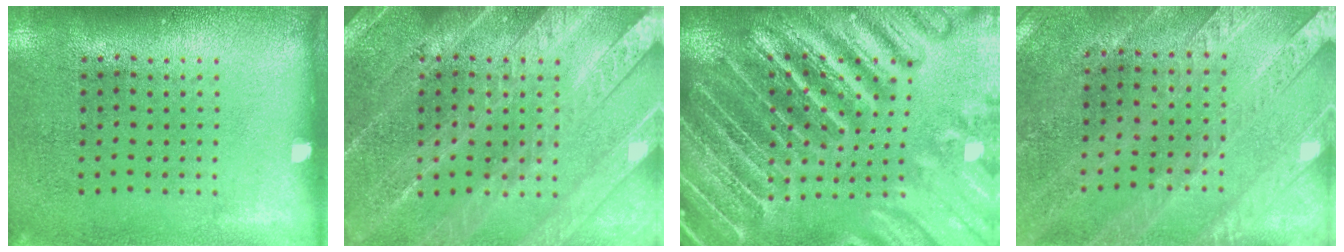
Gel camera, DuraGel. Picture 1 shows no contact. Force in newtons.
{"total": 3.4, "press": 3.4, "slide": 0.4}
{"total": 5.4, "press": 4.7, "slide": 2.6}
{"total": 2.6, "press": 2.3, "slide": 1.3}